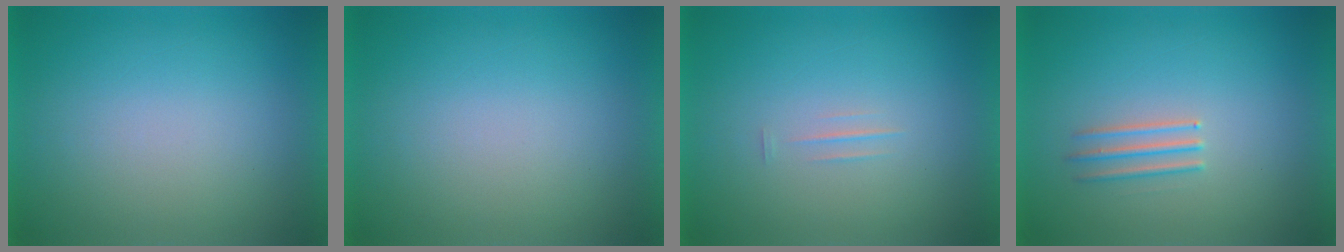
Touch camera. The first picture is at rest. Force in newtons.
{"total": 1.1}
{"total": 1.3}
{"total": 2.7}